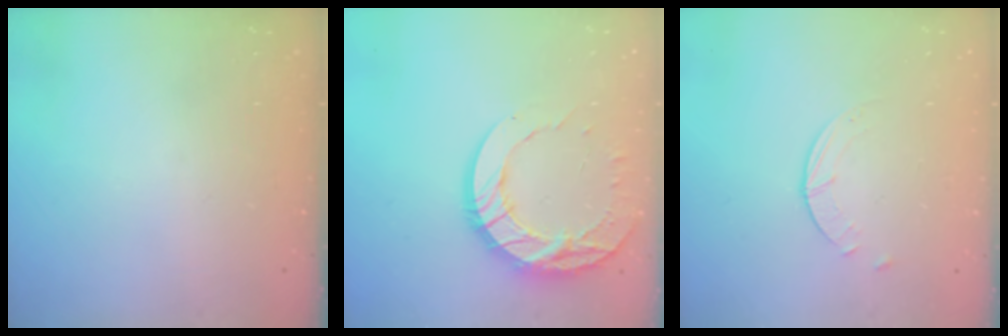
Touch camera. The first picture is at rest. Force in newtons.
{"total": 14.8, "press": 14.7, "slide": 1.1}
{"total": 0.9, "press": 0.9, "slide": 0.1}